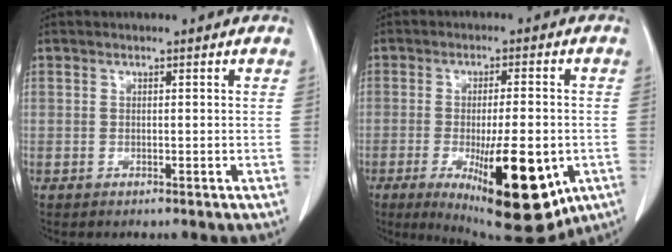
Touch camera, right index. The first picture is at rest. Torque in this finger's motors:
{"motor_torque": [1.98, -0.15, 0.83, 0.21]}